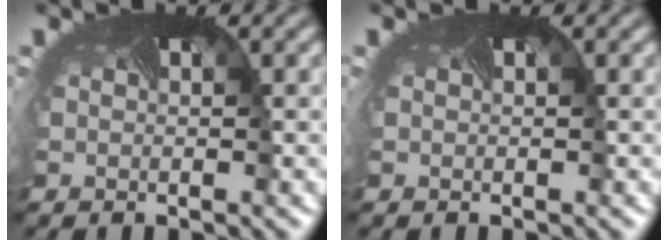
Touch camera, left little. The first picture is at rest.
{"total": 0.0}